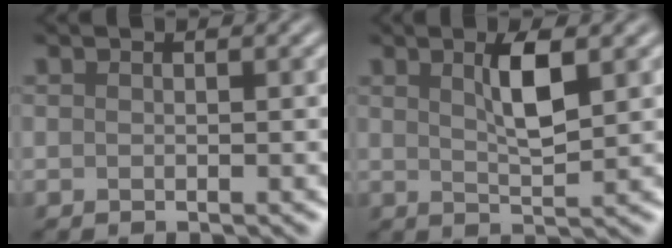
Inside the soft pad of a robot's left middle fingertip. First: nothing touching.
{"total": 3.0, "force": [0.9, 0.6, 2.8], "torque": [-0.051, -0.001, 0.023]}